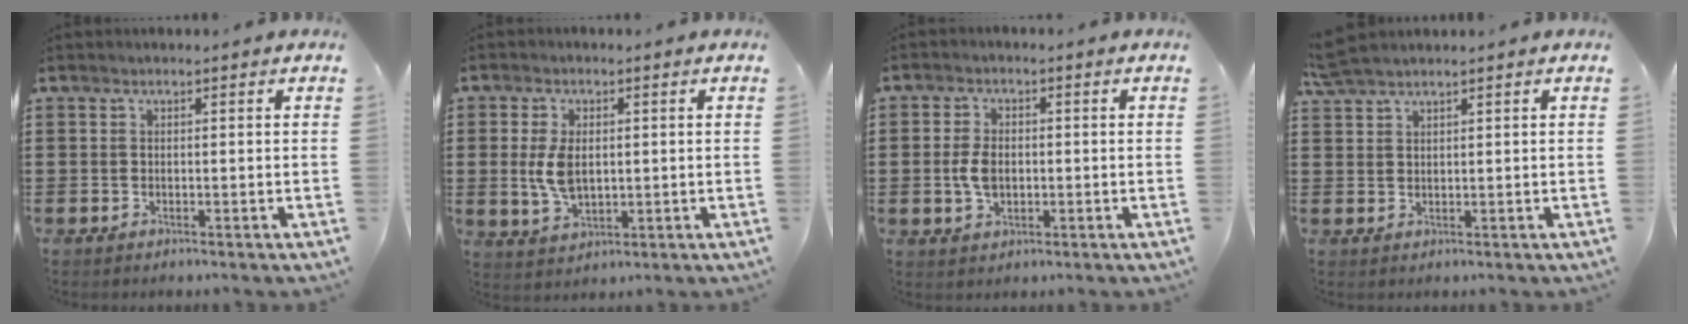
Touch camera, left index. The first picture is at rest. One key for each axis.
{"total": 5.9, "fx": 0.5, "fy": 3.5, "fz": 4.7, "tx": -0.118, "ty": 0.002, "tz": 0.004}
{"total": 4.4, "fx": -0.2, "fy": 2.7, "fz": 3.4, "tx": -0.090, "ty": -0.001, "tz": -0.011}
{"total": 2.7, "fx": 2.4, "fy": 0.1, "fz": 1.1, "tx": -0.029, "ty": 0.002, "tz": 0.047}